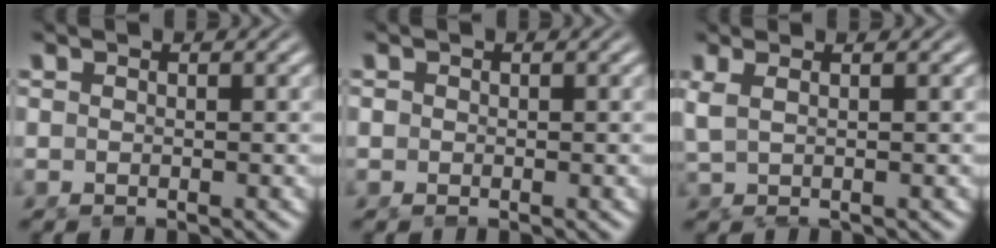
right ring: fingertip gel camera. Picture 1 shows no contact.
{"total": 0.8, "force": [0.0, 0.8, 0.2], "torque": [-0.011, -0.005, 0.002]}
{"total": 1.8, "force": [0.5, 0.2, 1.7], "torque": [-0.040, -0.001, 0.020]}